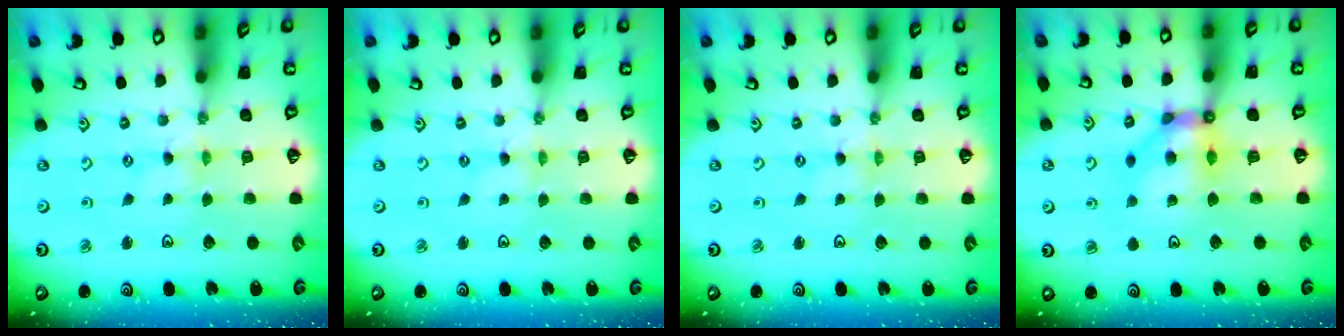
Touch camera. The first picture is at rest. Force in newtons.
{"total": 0.0}
{"total": 0.0}
{"total": 9.1, "press": 9.0, "slide": 1.1}